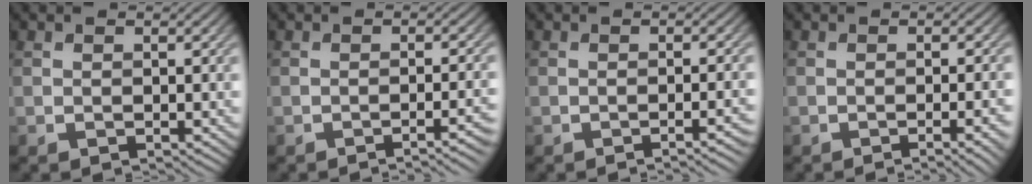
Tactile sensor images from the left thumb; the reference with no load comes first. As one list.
[{"total": 3.7, "force": [-1.9, 0.7, 3.1], "torque": [-0.033, 0.010, -0.033]}, {"total": 2.5, "force": [-1.3, 0.5, 2.1], "torque": [-0.018, 0.008, -0.026]}, {"total": 4.1, "force": [-1.7, 0.9, 3.6], "torque": [-0.042, 0.005, -0.024]}]